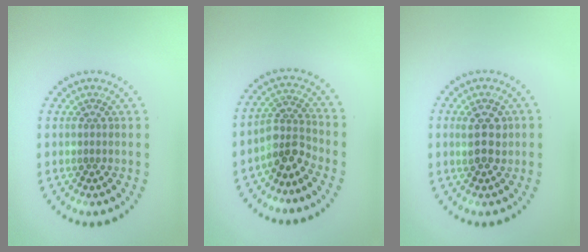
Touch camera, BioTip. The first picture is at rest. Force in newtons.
{"total": 3.2, "press": 2.3, "slide": 2.2}
{"total": 2.8, "press": 2.8, "slide": 0.4}